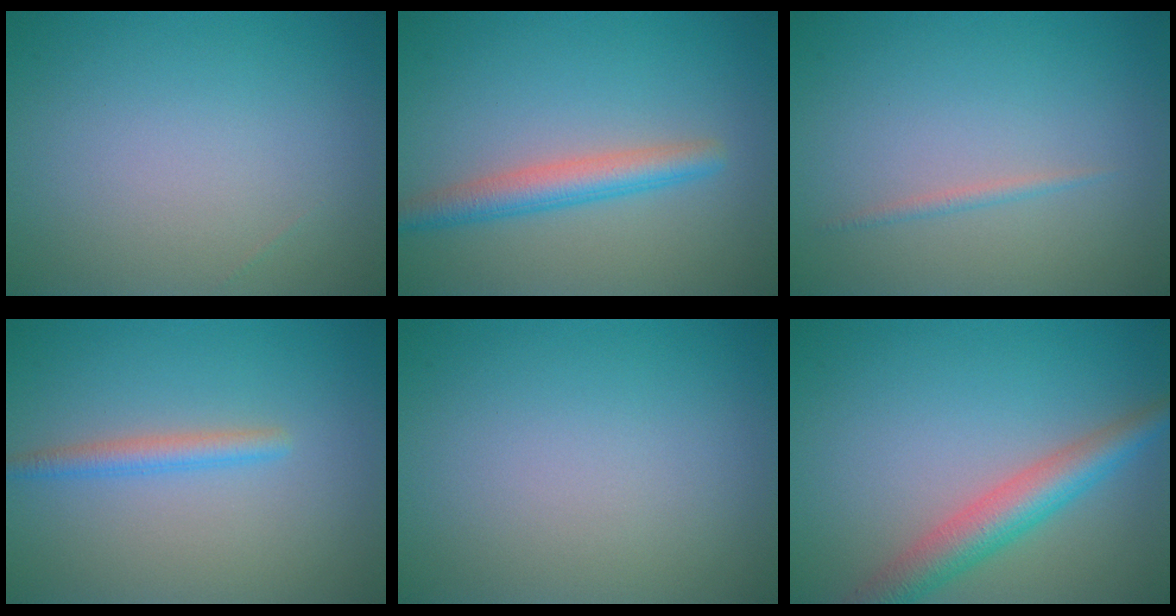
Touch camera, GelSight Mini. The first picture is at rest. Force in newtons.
{"total": 3.3, "press": 3.3, "slide": 0.1}
{"total": 0.7, "press": 0.7, "slide": 0.1}
{"total": 1.9, "press": 1.9, "slide": 0.0}
{"total": 0.0}
{"total": 4.8, "press": 4.8, "slide": 0.2}